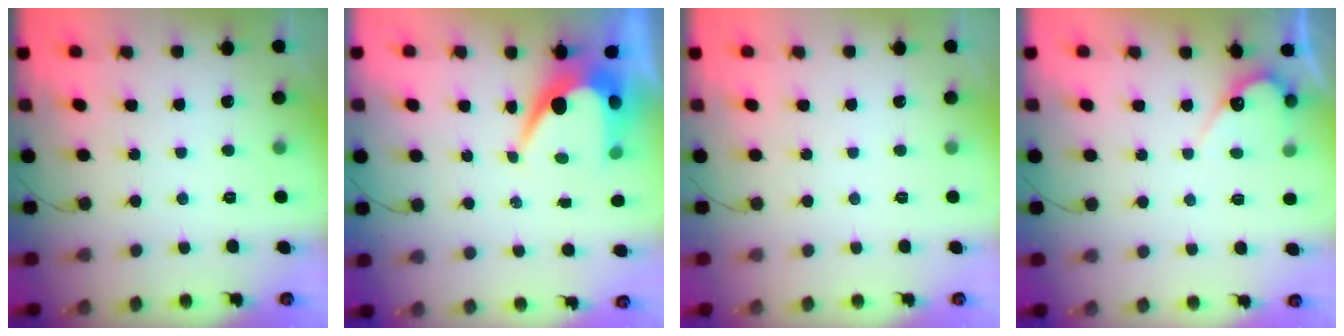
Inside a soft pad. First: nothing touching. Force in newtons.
{"total": 7.8, "press": 7.7, "slide": 0.7}
{"total": 0.0}
{"total": 5.9, "press": 5.9, "slide": 0.2}